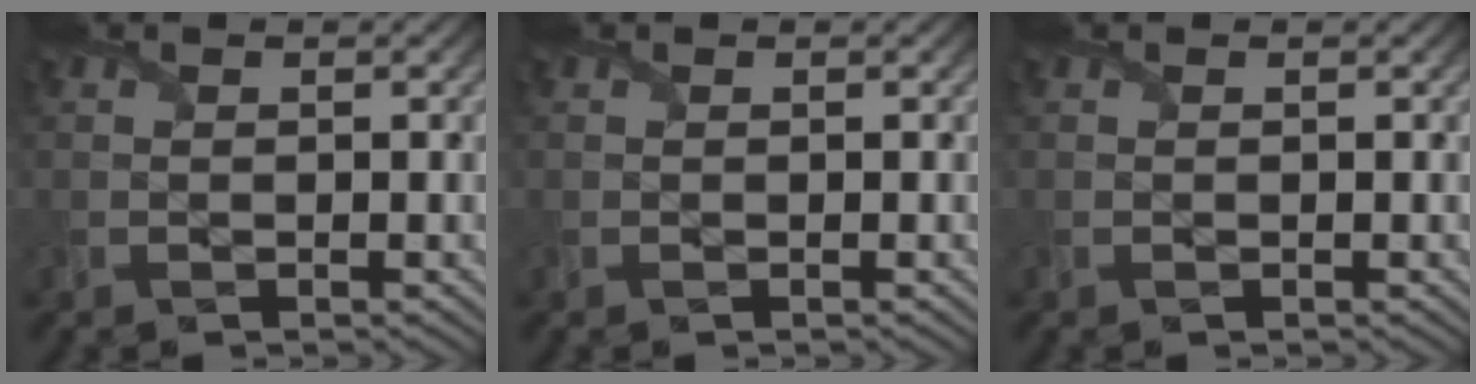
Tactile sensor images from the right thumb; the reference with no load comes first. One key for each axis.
{"total": 0.0}
{"total": 0.0}